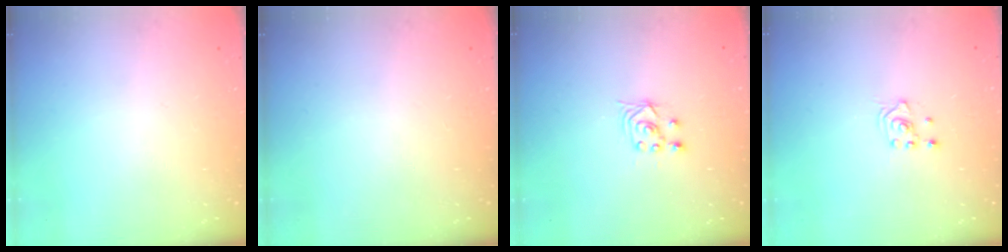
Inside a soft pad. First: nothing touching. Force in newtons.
{"total": 0.0}
{"total": 2.5, "press": 2.2, "slide": 1.2}
{"total": 1.6, "press": 1.5, "slide": 0.2}